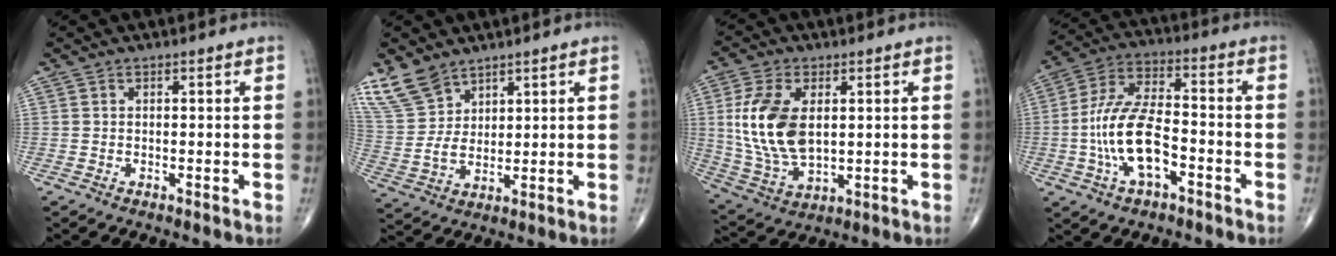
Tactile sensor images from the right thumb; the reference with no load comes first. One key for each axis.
{"total": 9.4, "fx": 6.9, "fy": 5.2, "fz": 3.6, "tx": -0.068, "ty": -0.022, "tz": 0.157}
{"total": 14.6, "fx": 2.2, "fy": 8.3, "fz": 11.8, "tx": -0.239, "ty": -0.011, "tz": 0.051}
{"total": 13.8, "fx": -3.9, "fy": 6.5, "fz": 11.5, "tx": -0.232, "ty": 0.039, "tz": -0.075}